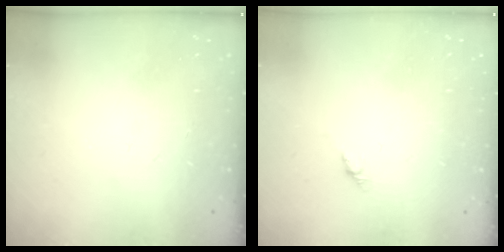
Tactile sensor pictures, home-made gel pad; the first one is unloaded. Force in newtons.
{"total": 2.7, "press": 2.6, "slide": 0.7}